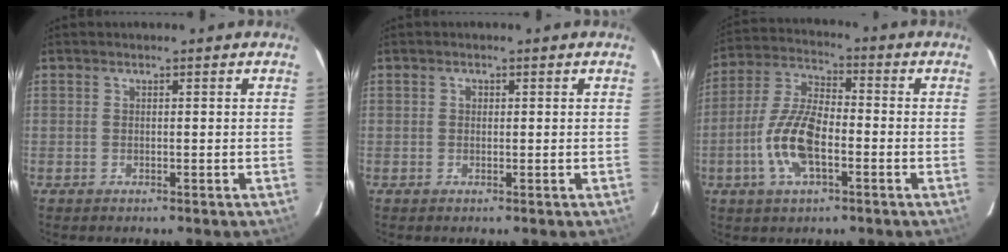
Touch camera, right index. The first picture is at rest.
{"total": 0.7, "force": [0.1, 0.7, 0.2], "torque": [-0.001, 0.003, 0.001]}
{"total": 11.8, "force": [-3.8, 4.9, 10.0], "torque": [-0.215, 0.004, -0.075]}